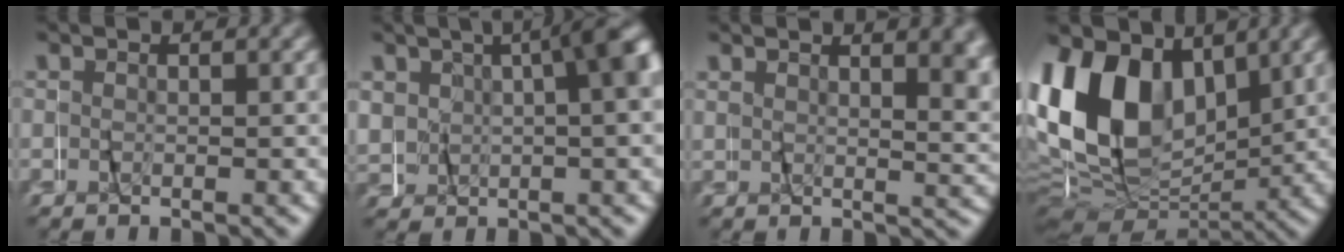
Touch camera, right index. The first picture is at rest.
{"total": 7.1, "force": [1.7, 3.7, 5.9], "torque": [-0.071, 0.019, 0.030]}
{"total": 3.7, "force": [2.2, 0.7, 2.9], "torque": [-0.031, 0.002, 0.039]}
{"total": 14.6, "force": [3.2, 10.5, 9.7], "torque": [-0.181, 0.007, 0.052]}